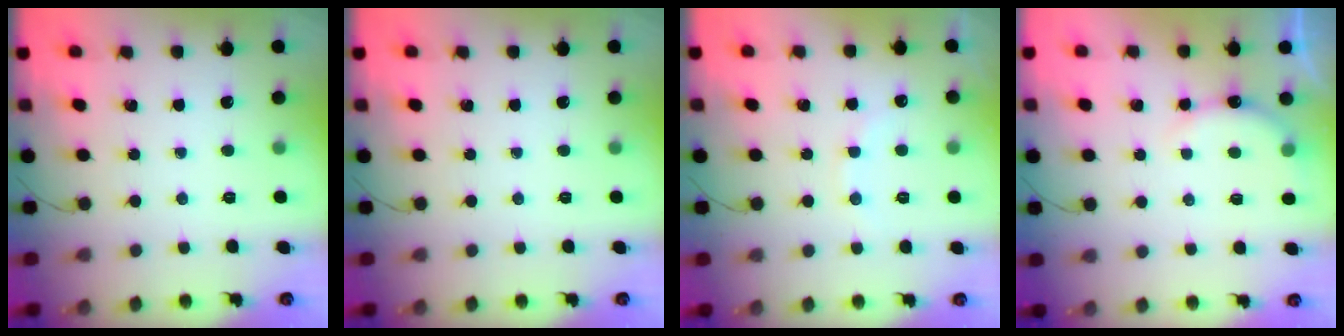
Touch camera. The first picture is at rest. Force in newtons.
{"total": 0.0}
{"total": 6.6, "press": 6.5, "slide": 1.1}
{"total": 6.4, "press": 6.3, "slide": 1.2}